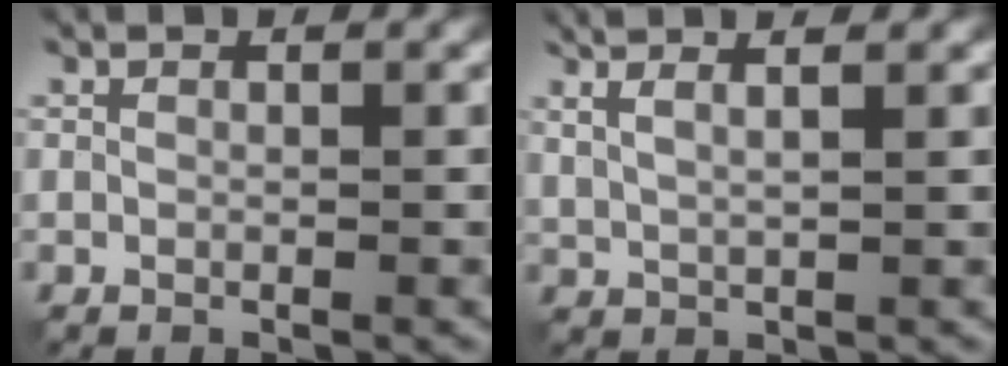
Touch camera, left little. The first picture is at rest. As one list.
[{"total": 4.1, "force": [2.4, 1.2, 3.1], "torque": [-0.042, 0.020, 0.019]}]